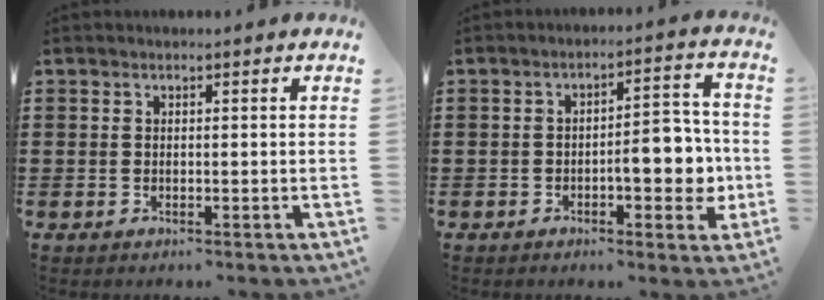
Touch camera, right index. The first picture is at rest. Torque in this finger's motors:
{"motor_torque": [0.89, 0.35, 0.46, 0.13]}